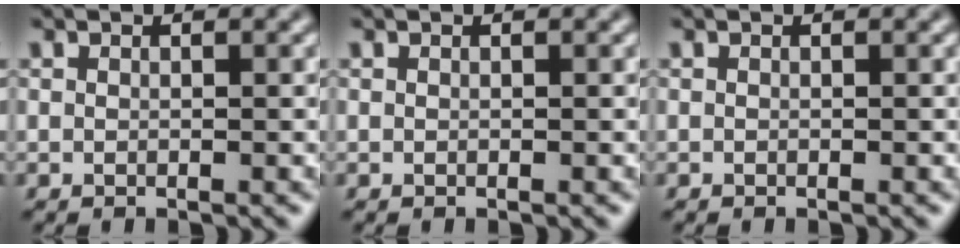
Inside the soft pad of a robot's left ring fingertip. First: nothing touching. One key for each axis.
{"total": 0.0}
{"total": 0.0}